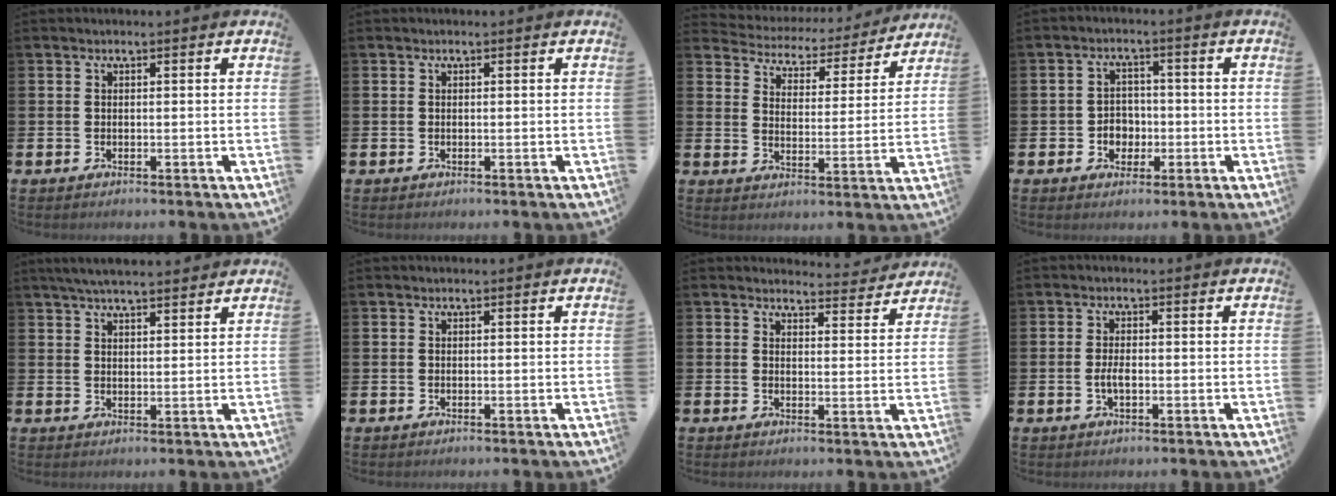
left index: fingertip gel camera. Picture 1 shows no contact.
{"total": 0.0}
{"total": 4.2, "force": [4.0, 1.5, 0.3], "torque": [-0.023, -0.041, 0.060]}
{"total": 3.3, "force": [-0.9, 3.0, 1.1], "torque": [-0.021, 0.001, -0.025]}
{"total": 4.5, "force": [4.2, 0.7, 1.6], "torque": [-0.039, -0.008, 0.076]}
{"total": 0.0}
{"total": 3.5, "force": [3.4, 0.5, 0.0], "torque": [0.009, -0.029, 0.057]}
{"total": 2.1, "force": [-0.5, 0.9, 1.8], "torque": [-0.032, 0.000, -0.009]}